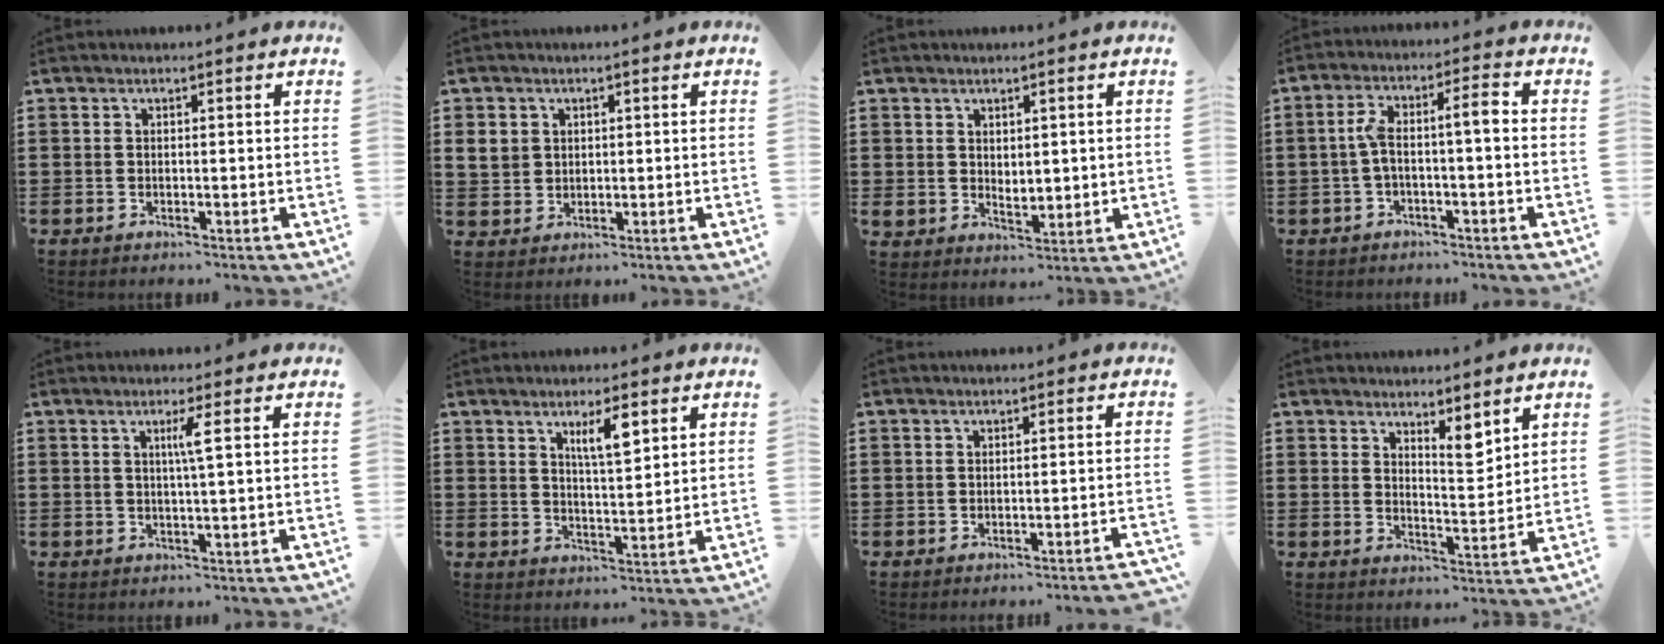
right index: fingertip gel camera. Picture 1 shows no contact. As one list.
[{"total": 3.5, "force": [1.1, 3.1, 1.2], "torque": [-0.043, 0.008, 0.017]}, {"total": 3.2, "force": [2.5, 1.9, 0.4], "torque": [-0.009, 0.000, 0.046]}, {"total": 5.2, "force": [-0.7, 1.1, 5.1], "torque": [-0.100, 0.005, -0.020]}, {"total": 2.5, "force": [0.6, -0.5, 2.3], "torque": [-0.045, -0.005, 0.007]}, {"total": 4.5, "force": [2.6, 1.1, 3.5], "torque": [-0.058, 0.000, 0.040]}, {"total": 1.2, "force": [-1.0, -0.4, 0.6], "torque": [-0.011, -0.004, -0.019]}, {"total": 4.3, "force": [3.8, 1.0, 1.9], "torque": [-0.029, -0.015, 0.064]}]